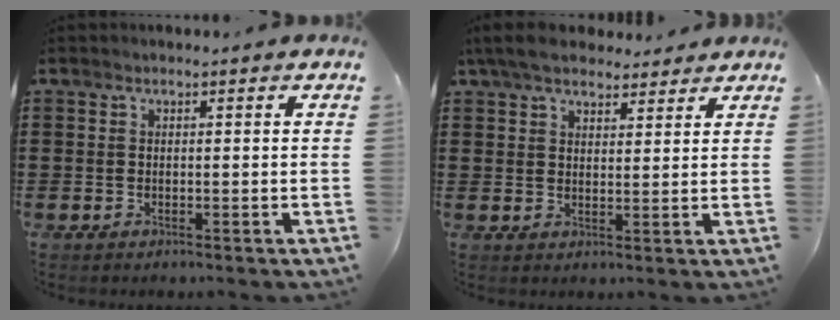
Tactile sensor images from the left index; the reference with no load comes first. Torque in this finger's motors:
{"motor_torque": [2.14, 0.00, 0.44, 0.21]}